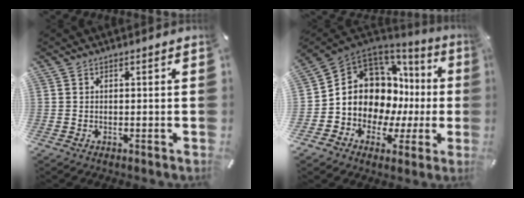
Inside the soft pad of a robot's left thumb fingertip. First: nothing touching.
{"total": 12.2, "force": [1.6, 10.4, 6.1], "torque": [-0.107, -0.039, 0.039]}